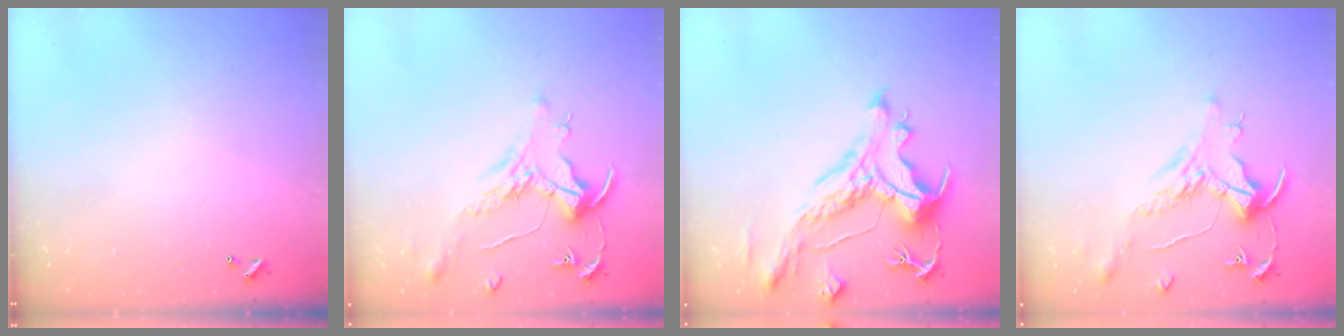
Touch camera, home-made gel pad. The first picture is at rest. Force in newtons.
{"total": 1.6, "press": 1.4, "slide": 0.7}
{"total": 5.0, "press": 4.7, "slide": 1.8}
{"total": 1.6, "press": 1.4, "slide": 0.7}